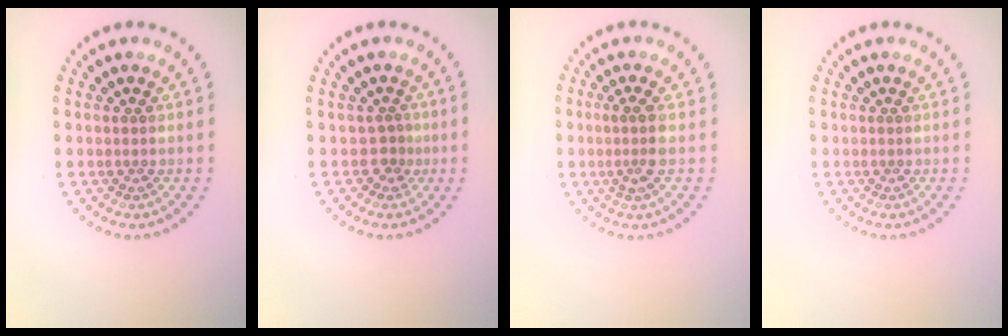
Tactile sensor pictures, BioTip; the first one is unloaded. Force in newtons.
{"total": 1.4, "press": 0.9, "slide": 1.1}
{"total": 2.1, "press": 1.7, "slide": 1.2}
{"total": 0.0}